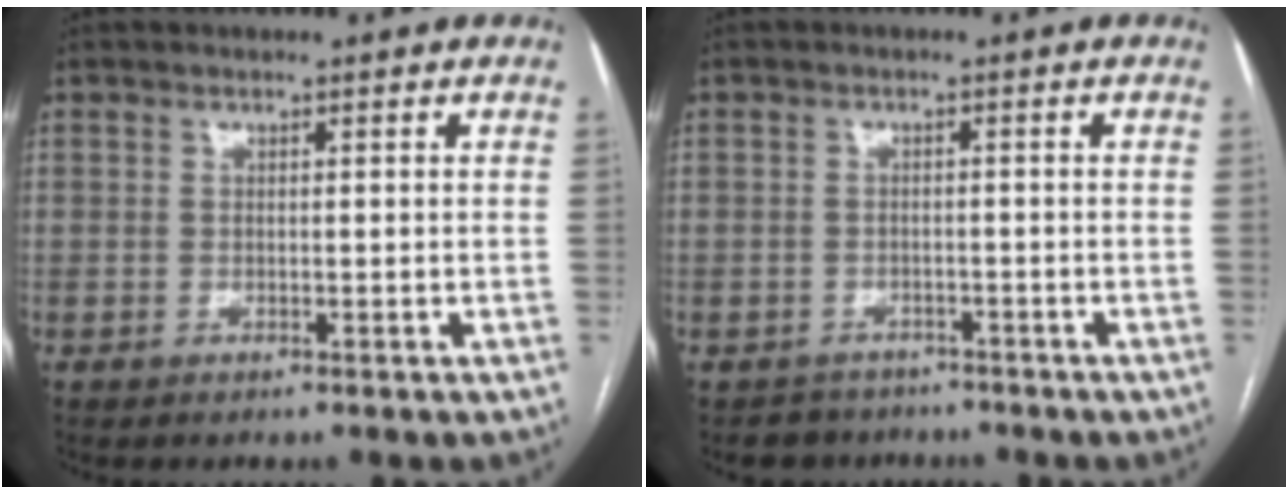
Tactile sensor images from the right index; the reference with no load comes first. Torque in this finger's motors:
{"motor_torque": [-0.35, -0.10, -0.97, -0.21]}